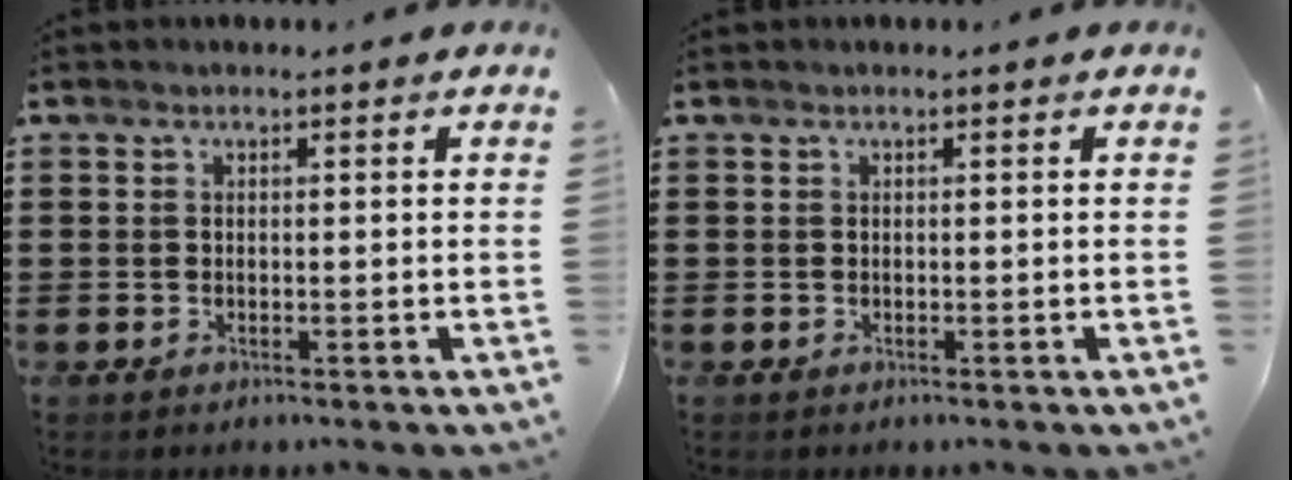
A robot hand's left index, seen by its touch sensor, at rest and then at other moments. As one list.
[{"total": 0.0}]